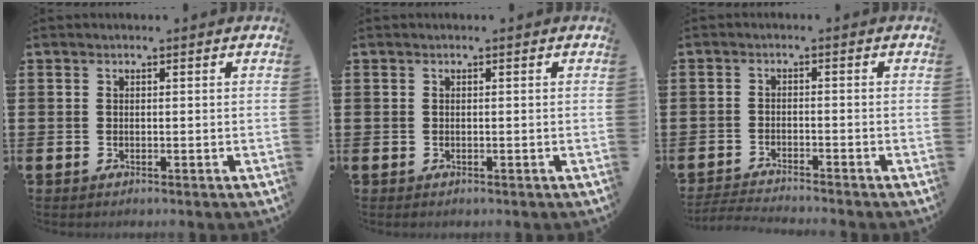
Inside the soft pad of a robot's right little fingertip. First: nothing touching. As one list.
[{"total": 0.0}, {"total": 2.2, "force": [-2.2, -0.3, 0.2], "torque": [-0.003, 0.001, -0.047]}]